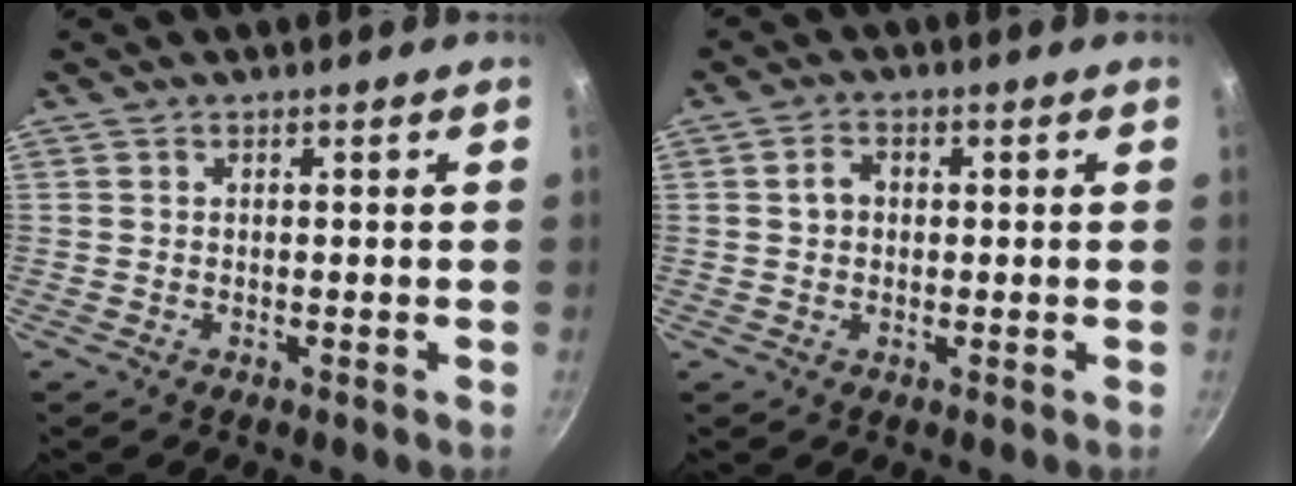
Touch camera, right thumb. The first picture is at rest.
{"total": 3.3, "force": [0.3, 2.6, 2.0], "torque": [-0.021, 0.007, 0.001]}